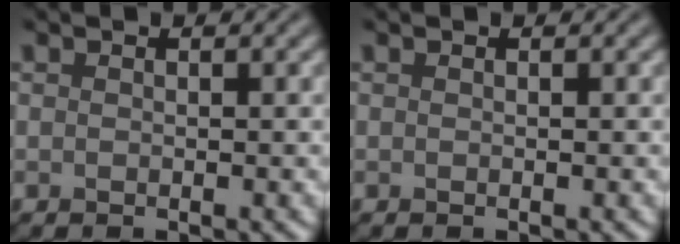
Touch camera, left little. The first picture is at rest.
{"total": 0.0}